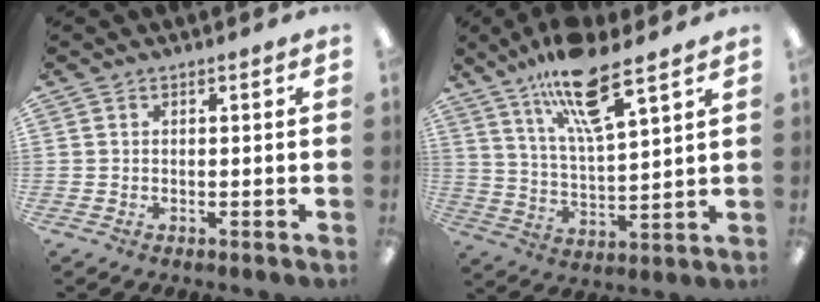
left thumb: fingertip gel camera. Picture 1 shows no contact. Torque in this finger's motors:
{"motor_torque": [0.30, 0.32, 1.62, -1.15, 0.31]}